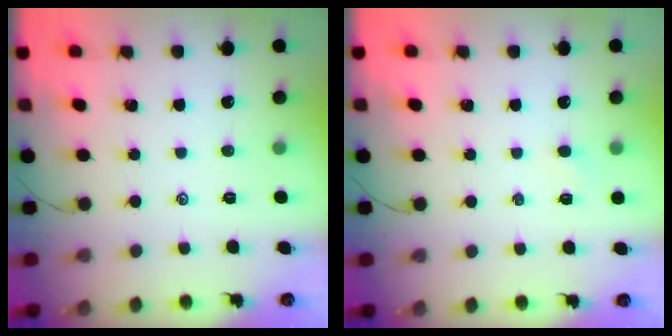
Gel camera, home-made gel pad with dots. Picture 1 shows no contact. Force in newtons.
{"total": 1.4, "press": 1.3, "slide": 0.4}